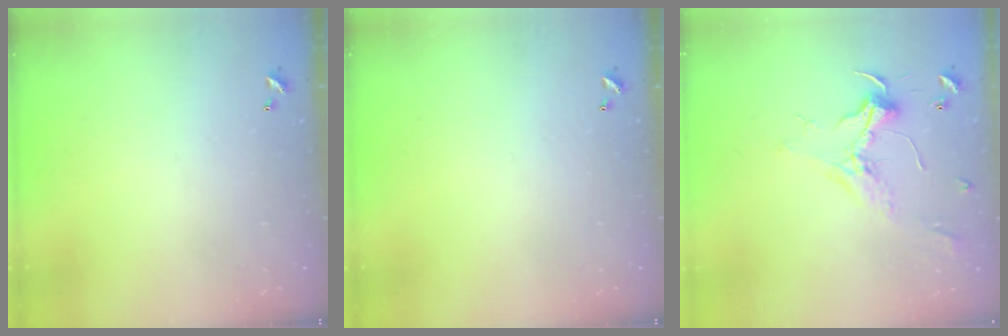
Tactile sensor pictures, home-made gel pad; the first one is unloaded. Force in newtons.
{"total": 0.0}
{"total": 2.3, "press": 2.2, "slide": 0.7}